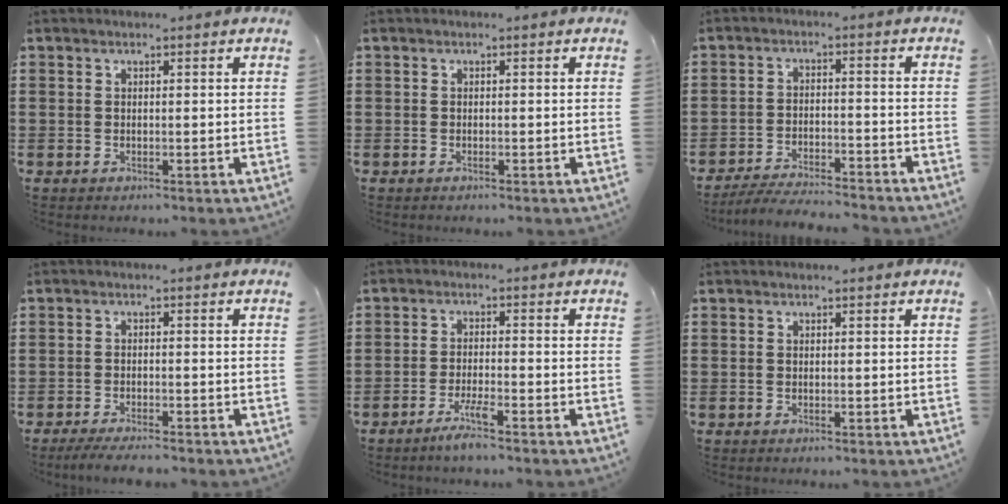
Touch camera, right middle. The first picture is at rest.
{"total": 0.0}
{"total": 4.9, "force": [-4.7, 0.1, 1.2], "torque": [-0.026, -0.003, -0.095]}
{"total": 2.9, "force": [-2.7, -0.1, 1.0], "torque": [-0.025, -0.007, -0.055]}
{"total": 3.5, "force": [-2.6, 0.1, 2.4], "torque": [-0.054, -0.002, -0.050]}
{"total": 0.0}